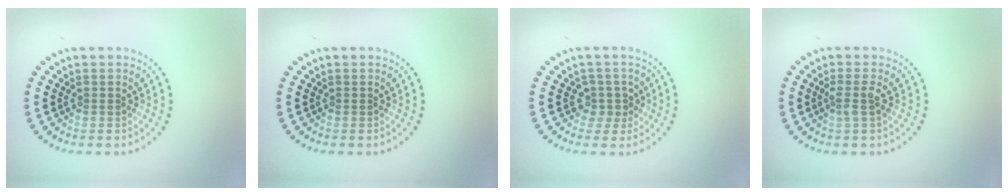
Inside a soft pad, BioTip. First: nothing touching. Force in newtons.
{"total": 0.0}
{"total": 1.9, "press": 1.4, "slide": 1.3}
{"total": 1.8, "press": 1.3, "slide": 1.2}